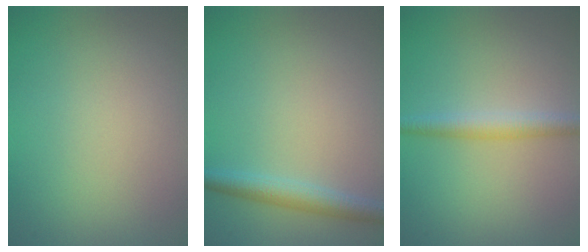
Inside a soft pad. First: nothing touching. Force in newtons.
{"total": 2.5, "press": 2.5, "slide": 0.1}
{"total": 2.5, "press": 2.5, "slide": 0.0}